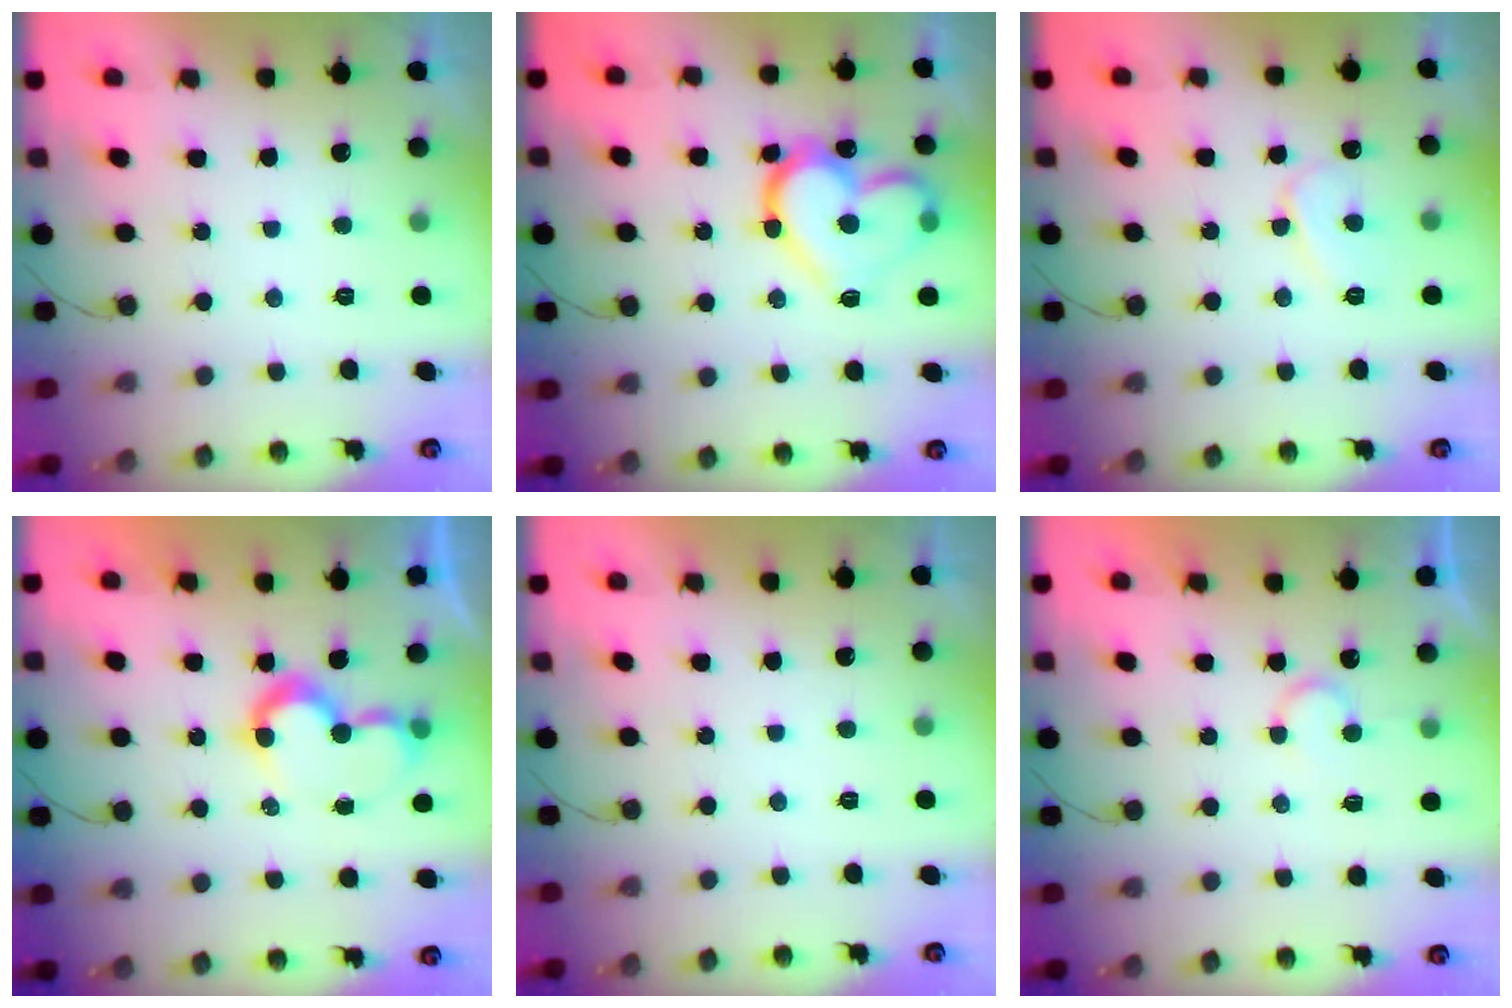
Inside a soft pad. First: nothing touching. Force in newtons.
{"total": 18.6, "press": 18.6, "slide": 1.4}
{"total": 6.5, "press": 6.5, "slide": 0.7}
{"total": 8.2, "press": 8.2, "slide": 0.3}
{"total": 1.7, "press": 1.7, "slide": 0.0}
{"total": 5.8, "press": 5.8, "slide": 0.1}